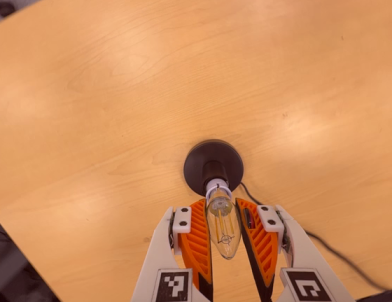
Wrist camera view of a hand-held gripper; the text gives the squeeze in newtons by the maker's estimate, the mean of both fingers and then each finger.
{"total": 11.4, "left": 10.7, "right": 12.0}